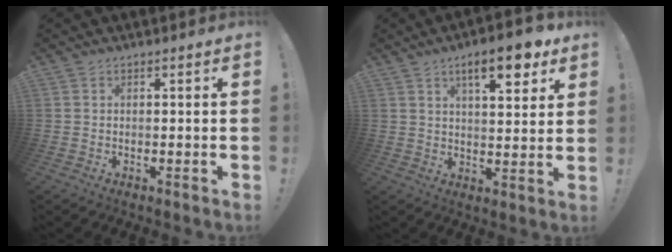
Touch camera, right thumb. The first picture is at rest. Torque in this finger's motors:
{"motor_torque": [-0.65, 1.75, 1.01, 0.78, 0.04]}